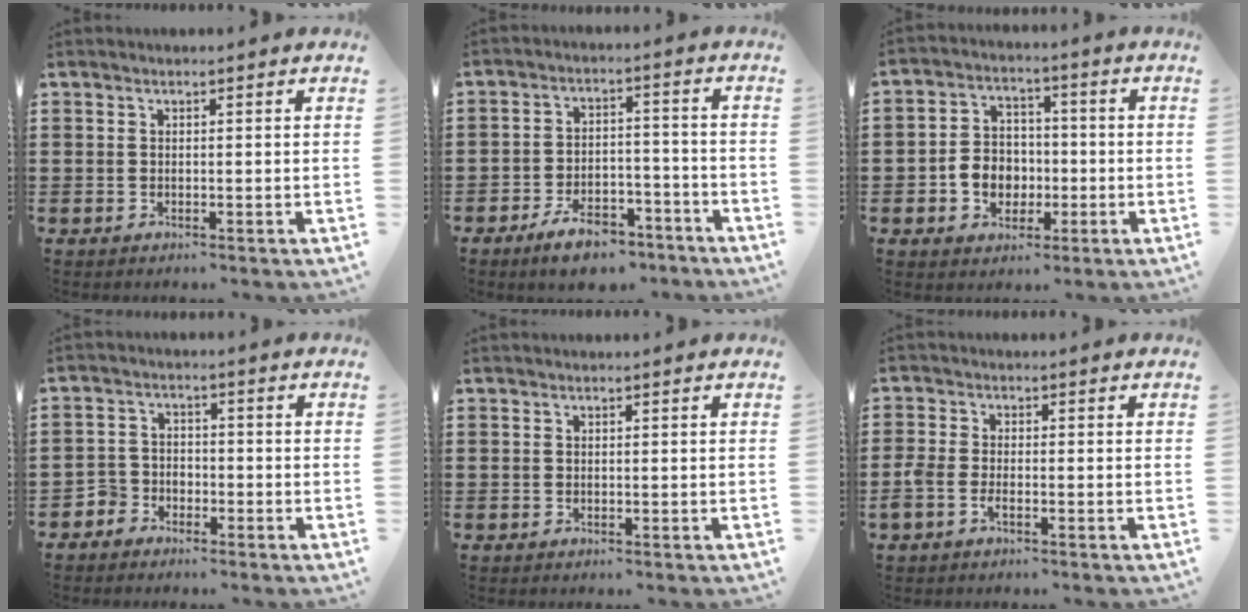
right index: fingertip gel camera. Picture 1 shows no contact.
{"total": 6.9, "force": [-5.5, 2.4, 3.4], "torque": [-0.062, 0.015, -0.101]}
{"total": 6.0, "force": [-1.7, 5.1, 2.6], "torque": [-0.057, 0.009, -0.034]}
{"total": 3.2, "force": [-2.5, 2.0, 0.1], "torque": [-0.020, 0.005, -0.057]}
{"total": 0.0}
{"total": 2.1, "force": [-1.2, 0.7, 1.6], "torque": [-0.036, 0.000, -0.024]}